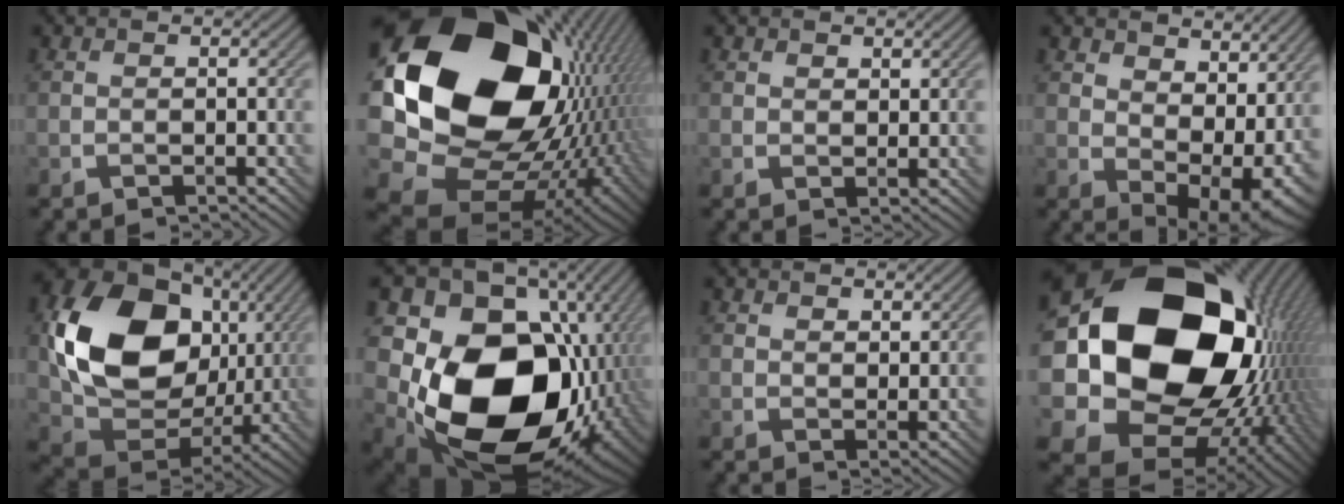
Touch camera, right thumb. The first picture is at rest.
{"total": 23.2, "force": [5.1, 17.2, 14.8], "torque": [-0.328, -0.037, 0.129]}
{"total": 1.6, "force": [1.2, 0.9, 0.7], "torque": [-0.011, -0.004, 0.023]}
{"total": 10.4, "force": [4.4, 6.3, 7.0], "torque": [-0.111, -0.020, 0.090]}
{"total": 18.1, "force": [3.7, 13.8, 11.1], "torque": [-0.239, -0.007, 0.077]}
{"total": 20.1, "force": [-1.4, 15.6, 12.5], "torque": [-0.249, -0.067, 0.015]}
{"total": 2.6, "force": [1.7, 1.4, 1.3], "torque": [-0.024, -0.008, 0.034]}
{"total": 24.2, "force": [3.2, 18.6, 15.2], "torque": [-0.332, -0.067, 0.087]}